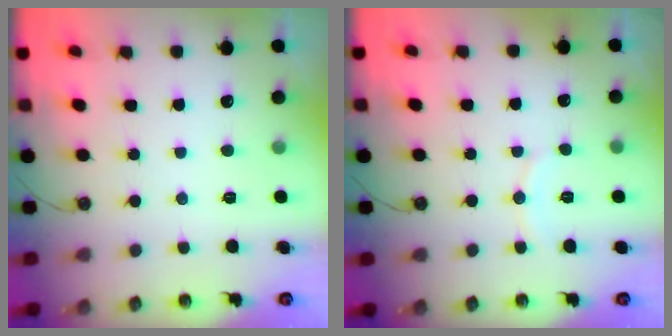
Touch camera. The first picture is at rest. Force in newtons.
{"total": 5.0, "press": 4.9, "slide": 0.7}